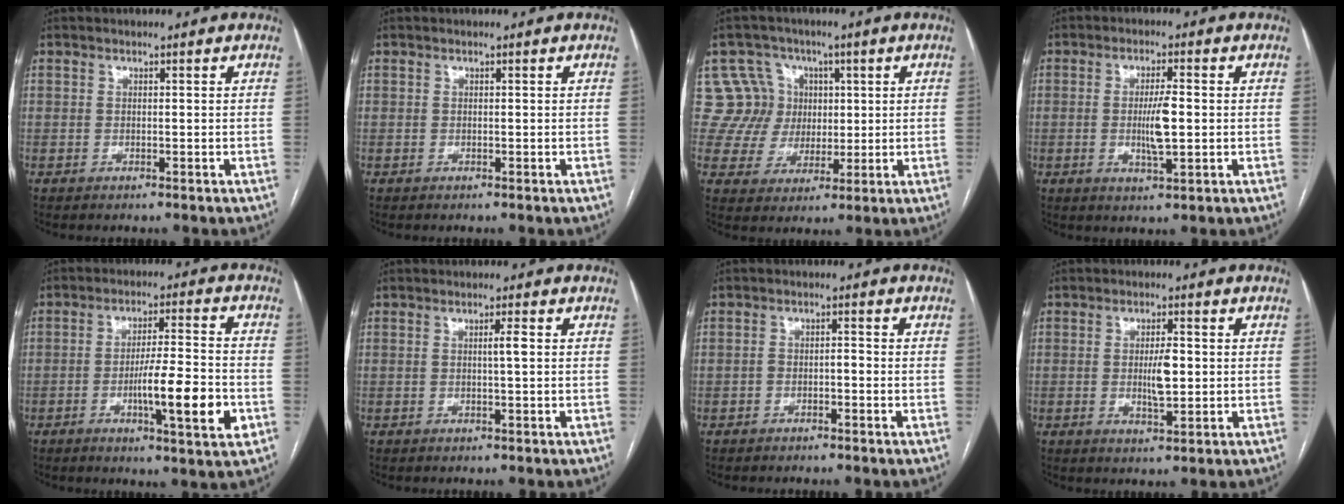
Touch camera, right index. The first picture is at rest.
{"total": 0.0}
{"total": 11.0, "force": [3.0, 10.5, 0.5], "torque": [-0.009, 0.046, 0.064]}
{"total": 5.6, "force": [-0.4, 0.8, 5.5], "torque": [-0.102, -0.006, -0.005]}
{"total": 11.4, "force": [-3.4, 0.9, 10.9], "torque": [-0.173, -0.006, -0.055]}
{"total": 1.6, "force": [0.2, -0.2, 1.6], "torque": [-0.028, 0.001, 0.003]}
{"total": 1.6, "force": [-0.8, 0.7, 1.3], "torque": [-0.019, 0.009, -0.012]}
{"total": 4.6, "force": [0.0, 1.2, 4.5], "torque": [-0.079, -0.002, 0.002]}